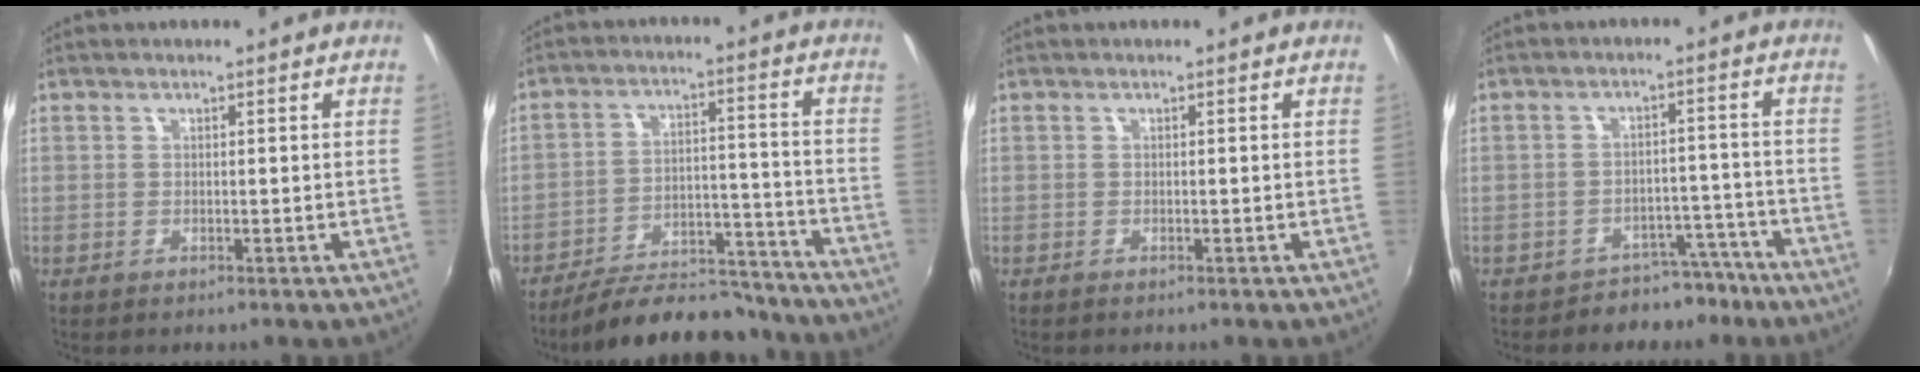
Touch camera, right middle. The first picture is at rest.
{"total": 16.7, "force": [-15.1, 4.6, 5.5], "torque": [-0.107, 0.013, -0.206]}
{"total": 0.0}
{"total": 6.6, "force": [-5.2, 3.9, 0.9], "torque": [-0.008, 0.034, -0.066]}